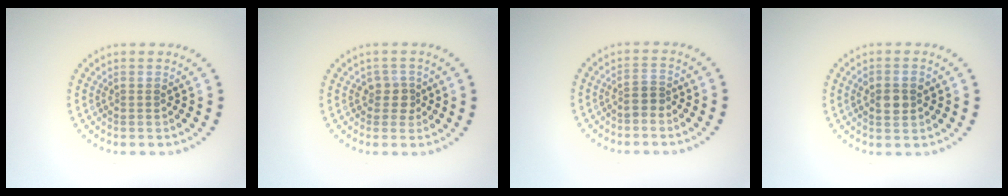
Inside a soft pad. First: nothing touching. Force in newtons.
{"total": 1.8, "press": 1.5, "slide": 1.1}
{"total": 1.2, "press": 0.9, "slide": 0.7}
{"total": 2.5, "press": 2.5, "slide": 0.2}